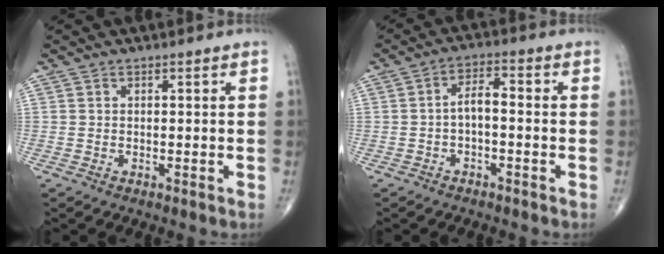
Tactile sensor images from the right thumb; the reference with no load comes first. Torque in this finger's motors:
{"motor_torque": [-0.37, 0.47, 0.05, -0.02, 0.00]}